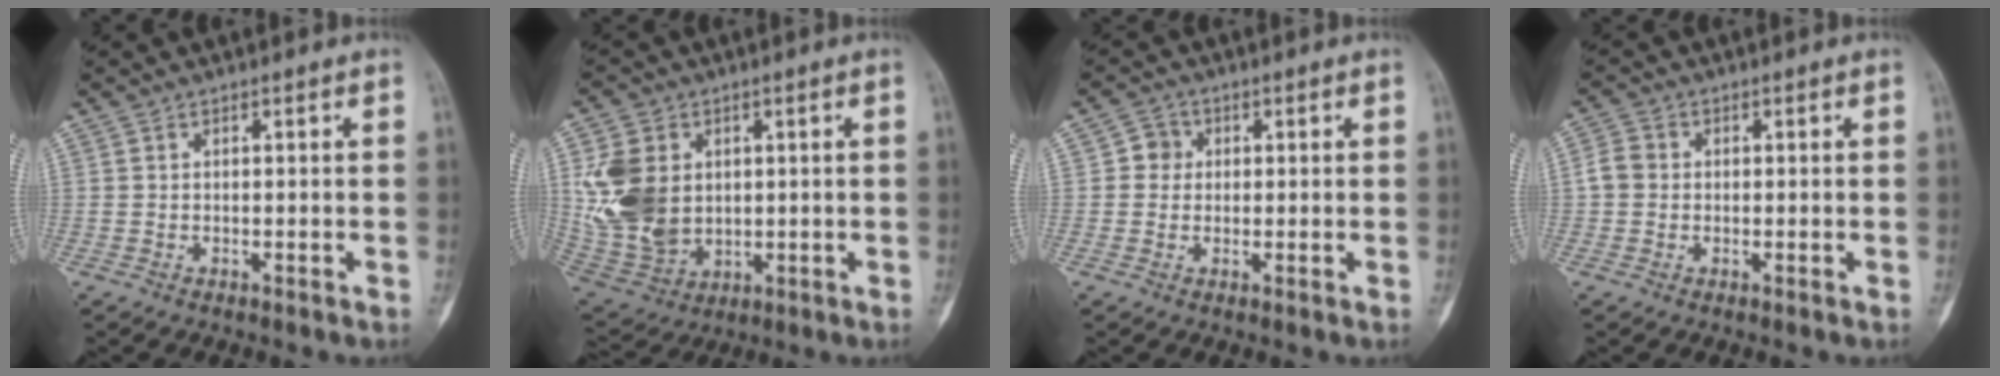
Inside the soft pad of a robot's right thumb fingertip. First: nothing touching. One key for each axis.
{"total": 14.2, "fx": 2.2, "fy": 10.8, "fz": 8.9, "tx": -0.162, "ty": -0.011, "tz": 0.060}
{"total": 3.3, "fx": 0.4, "fy": 3.1, "fz": 0.8, "tx": 0.015, "ty": 0.006, "tz": -0.002}
{"total": 3.4, "fx": -0.1, "fy": 3.0, "fz": 1.5, "tx": -0.019, "ty": 0.009, "tz": -0.010}